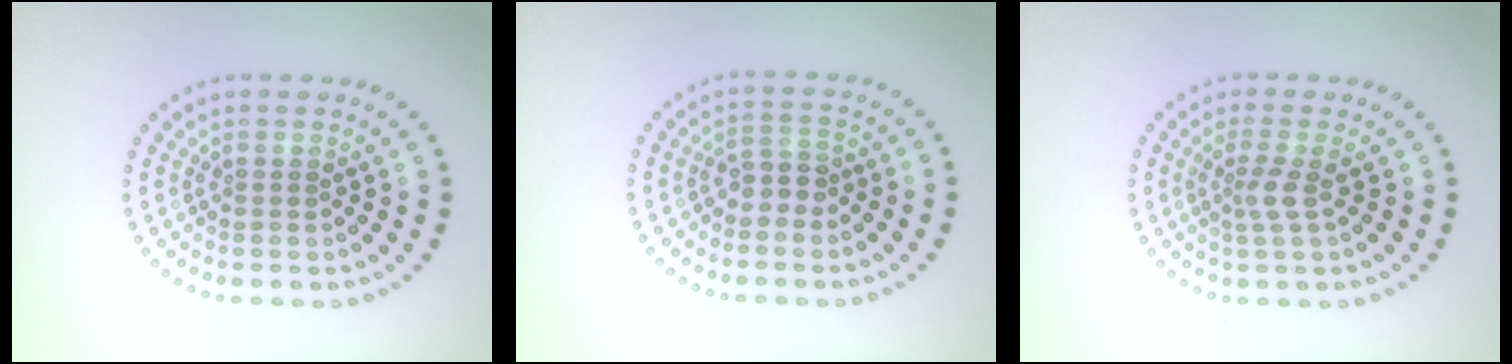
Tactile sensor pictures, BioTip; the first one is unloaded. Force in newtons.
{"total": 1.9, "press": 1.6, "slide": 1.0}
{"total": 2.0, "press": 1.4, "slide": 1.4}